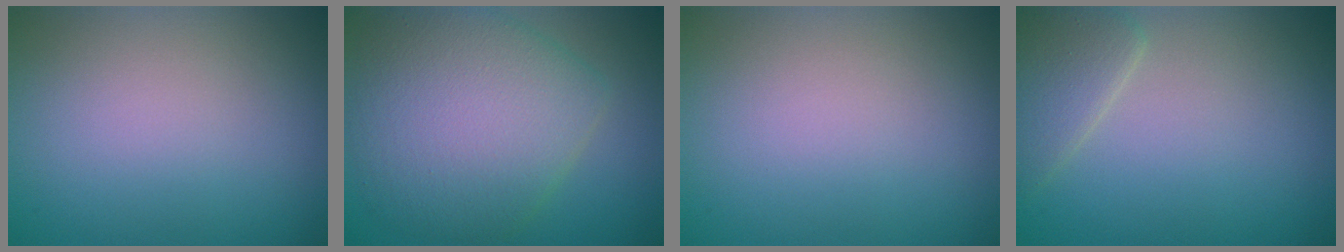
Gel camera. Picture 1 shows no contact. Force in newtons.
{"total": 8.5, "press": 8.5, "slide": 0.2}
{"total": 0.0}
{"total": 2.7, "press": 2.6, "slide": 0.2}